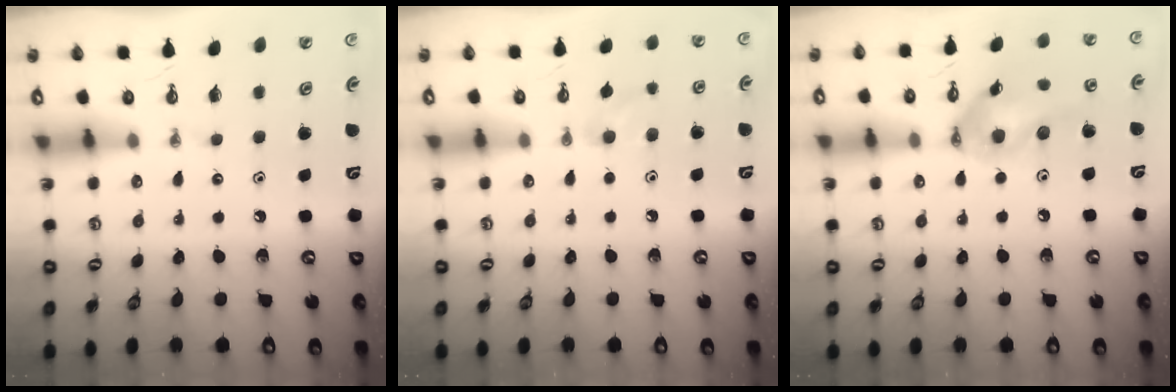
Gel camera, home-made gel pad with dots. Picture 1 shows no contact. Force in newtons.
{"total": 5.6, "press": 5.5, "slide": 1.3}
{"total": 13.6, "press": 13.5, "slide": 2.3}